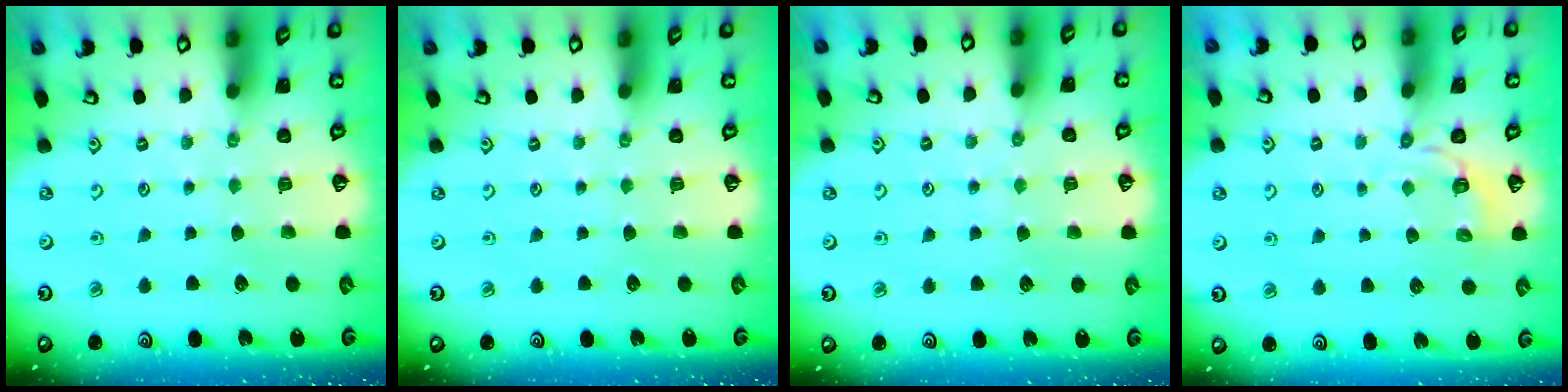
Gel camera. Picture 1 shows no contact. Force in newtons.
{"total": 0.0}
{"total": 4.8, "press": 4.7, "slide": 0.6}
{"total": 3.3, "press": 2.6, "slide": 2.1}